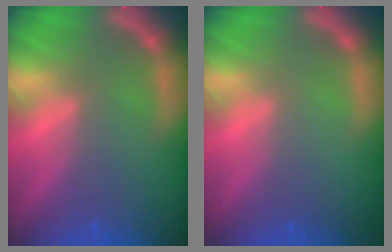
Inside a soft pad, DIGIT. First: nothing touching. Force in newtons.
{"total": 0.0}